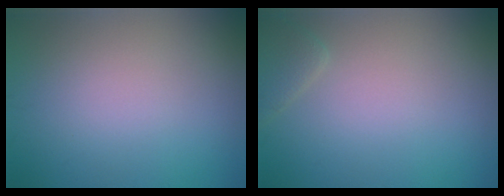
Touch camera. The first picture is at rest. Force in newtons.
{"total": 1.7, "press": 1.7, "slide": 0.1}